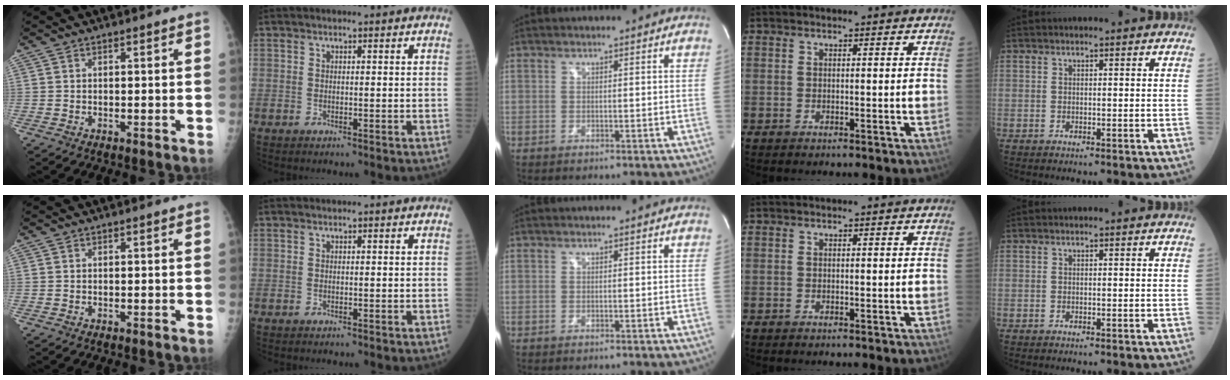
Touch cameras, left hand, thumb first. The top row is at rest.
{}